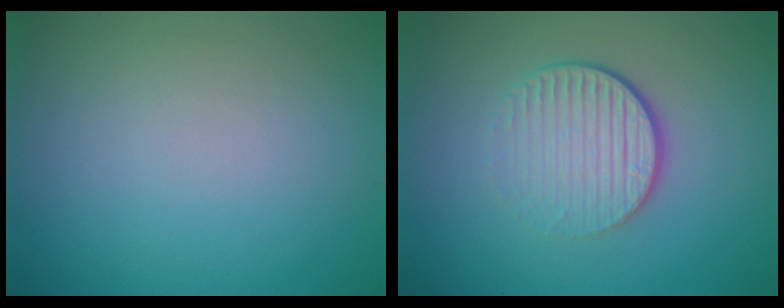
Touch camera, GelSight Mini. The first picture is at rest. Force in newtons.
{"total": 4.6, "press": 2.8, "slide": 3.6}